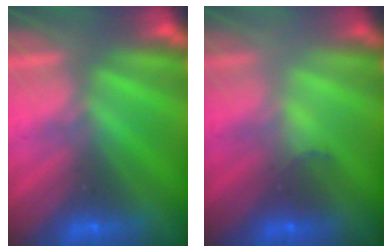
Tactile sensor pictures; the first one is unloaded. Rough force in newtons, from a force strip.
{"total": 2.1}